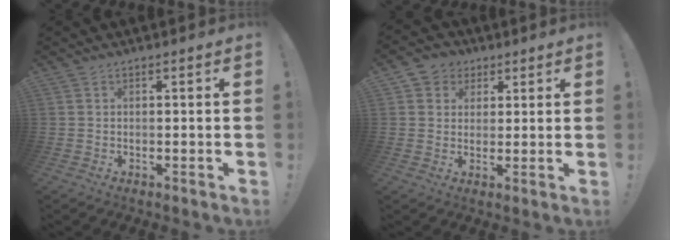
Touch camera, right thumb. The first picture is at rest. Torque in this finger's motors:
{"motor_torque": [-0.58, 0.35, 0.08, -0.05, 0.06]}